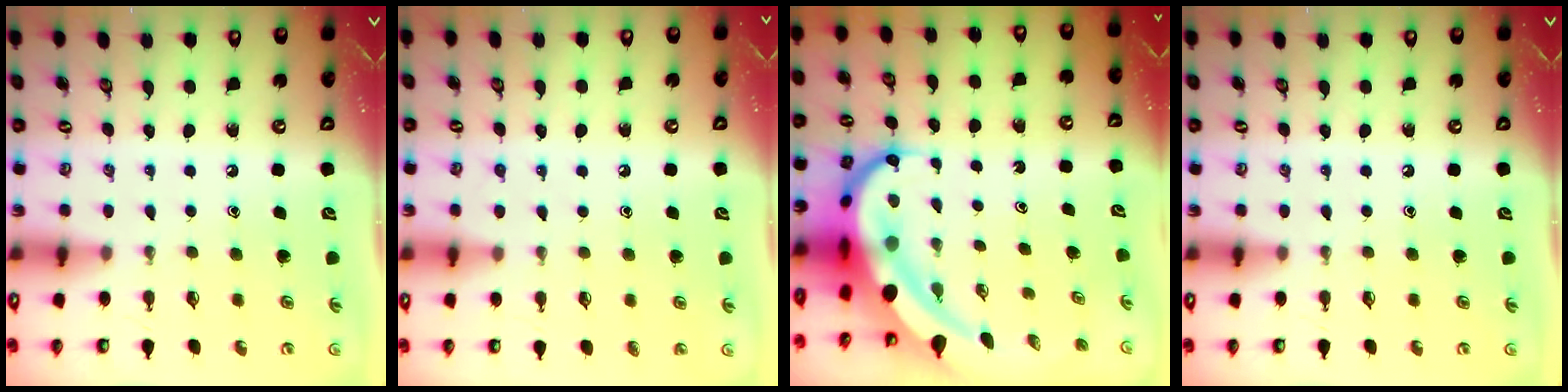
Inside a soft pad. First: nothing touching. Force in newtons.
{"total": 5.0, "press": 5.0, "slide": 0.5}
{"total": 12.8, "press": 12.7, "slide": 2.2}
{"total": 0.0}